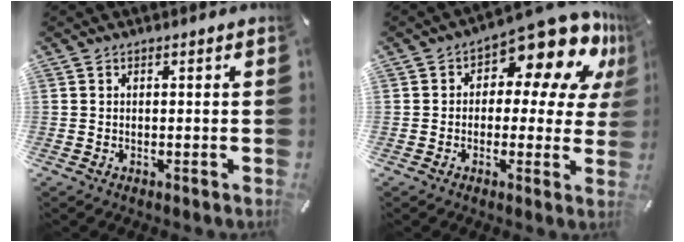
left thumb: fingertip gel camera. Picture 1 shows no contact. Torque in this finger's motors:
{"motor_torque": [0.83, 0.62, 0.84, 0.28, 0.00]}